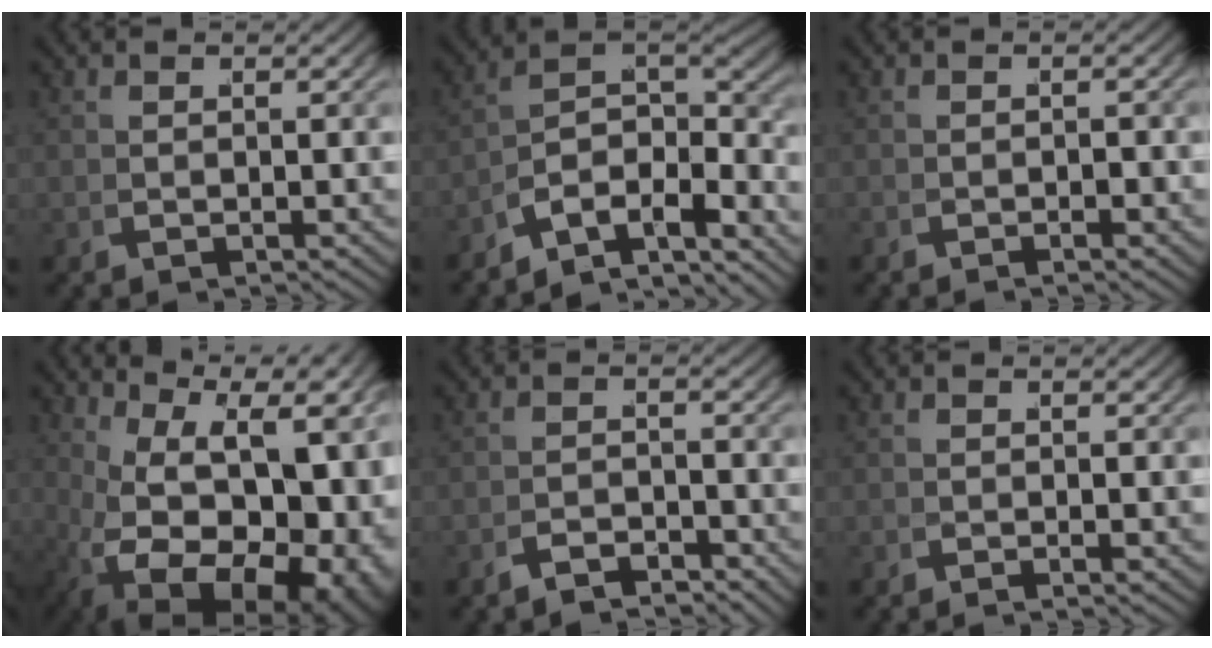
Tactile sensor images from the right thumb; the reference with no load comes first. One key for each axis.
{"total": 11.0, "fx": -3.0, "fy": 7.1, "fz": 7.8, "tx": -0.162, "ty": -0.039, "tz": -0.044}
{"total": 0.6, "fx": -0.6, "fy": -0.1, "fz": 0.2, "tx": -0.001, "ty": -0.001, "tz": -0.015}
{"total": 20.2, "fx": -2.9, "fy": 12.5, "fz": 15.6, "tx": -0.294, "ty": -0.062, "tz": -0.008}
{"total": 2.8, "fx": -2.7, "fy": 0.0, "fz": -0.2, "tx": 0.009, "ty": 0.000, "tz": -0.055}
{"total": 0.7, "fx": -0.4, "fy": -0.6, "fz": -0.1, "tx": 0.003, "ty": 0.004, "tz": -0.015}